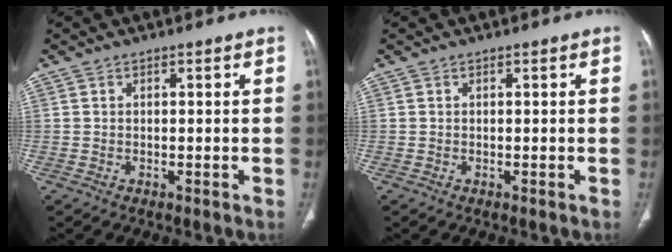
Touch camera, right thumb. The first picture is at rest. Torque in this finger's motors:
{"motor_torque": [0.00, 0.00, 0.00, 0.00, 0.00]}